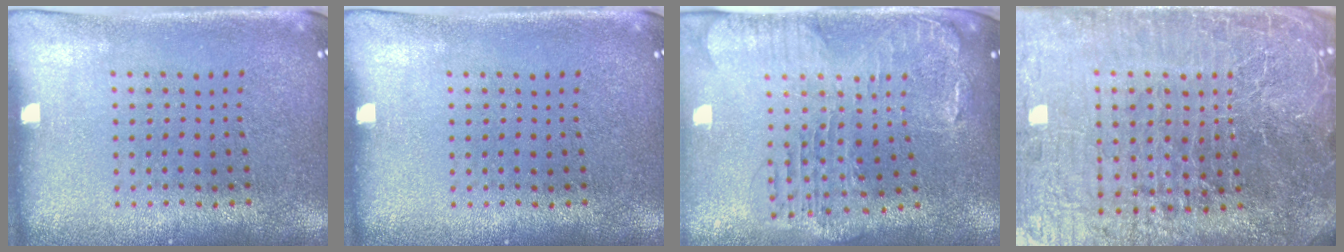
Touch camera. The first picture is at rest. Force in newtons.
{"total": 0.0}
{"total": 1.7, "press": 1.6, "slide": 0.6}
{"total": 7.6, "press": 6.6, "slide": 3.8}